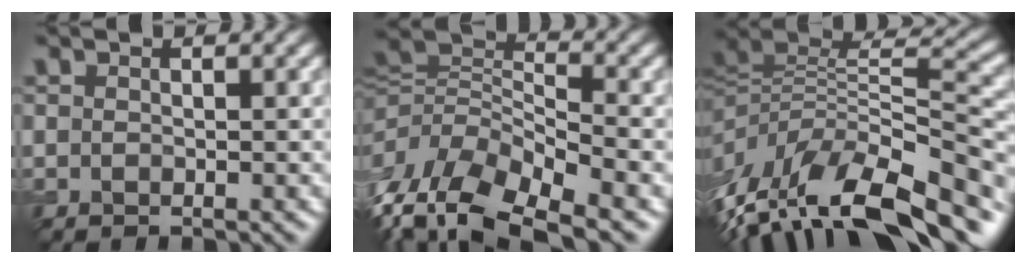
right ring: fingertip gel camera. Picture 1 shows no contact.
{"total": 10.8, "force": [-6.0, 4.7, 7.7], "torque": [-0.163, 0.004, -0.114]}
{"total": 14.3, "force": [-6.2, 5.4, 11.8], "torque": [-0.219, 0.020, -0.101]}